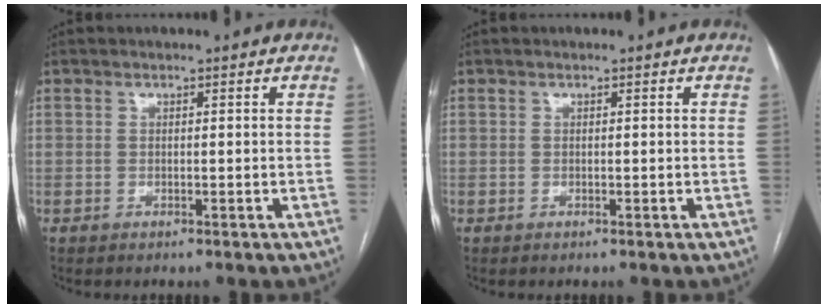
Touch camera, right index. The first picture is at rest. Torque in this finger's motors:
{"motor_torque": [0.00, 0.00, 0.00, 0.01]}